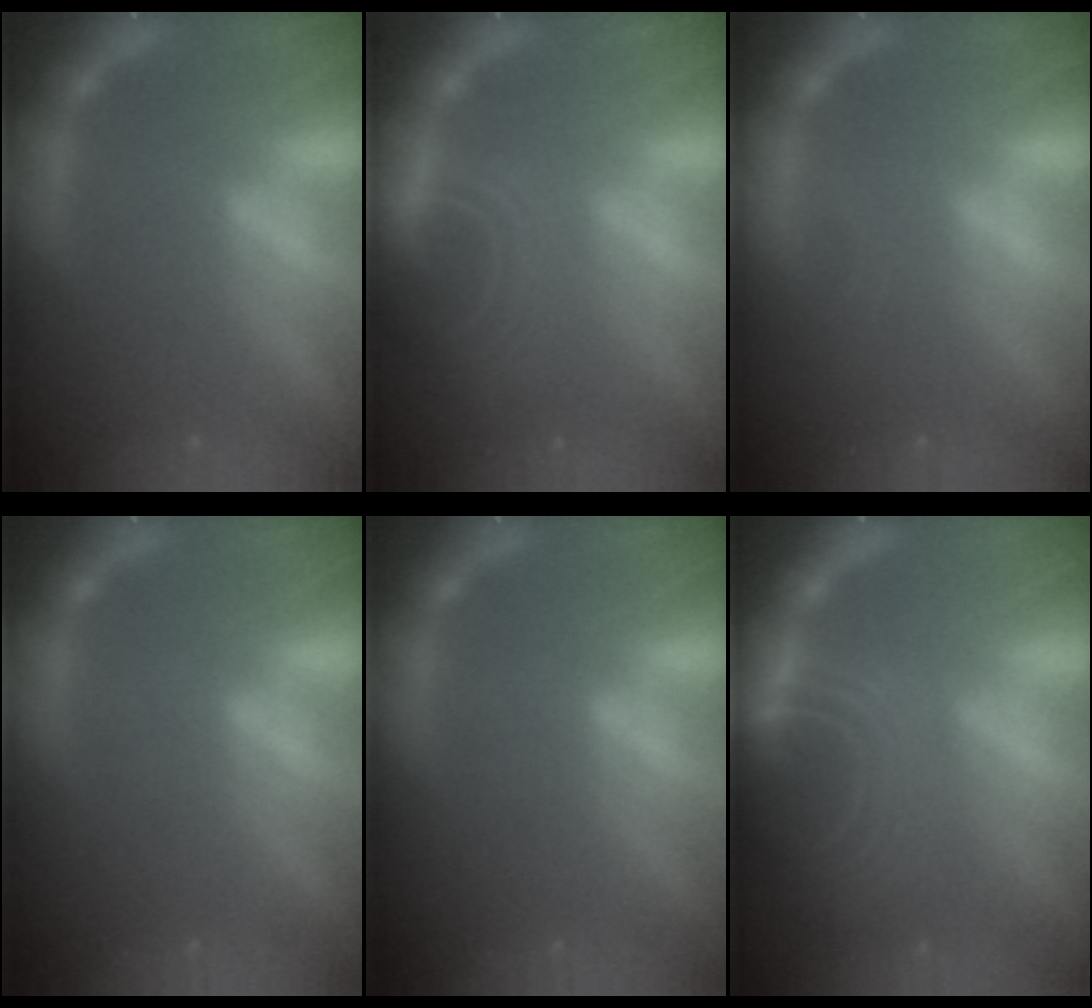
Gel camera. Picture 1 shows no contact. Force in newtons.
{"total": 6.6}
{"total": 0.9}
{"total": 0.0}
{"total": 0.0}
{"total": 10.0}